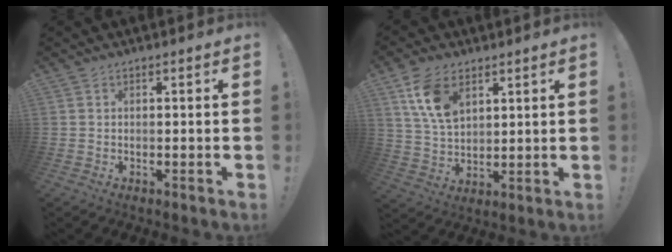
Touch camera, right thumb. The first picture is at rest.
{"total": 11.9, "force": [6.0, 7.2, 7.3], "torque": [-0.143, -0.016, 0.114]}